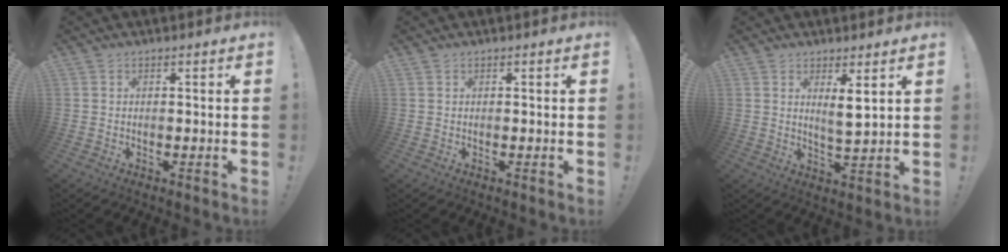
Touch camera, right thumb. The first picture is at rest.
{"total": 0.0}
{"total": 5.1, "force": [2.8, 0.5, 4.3], "torque": [-0.062, -0.021, 0.041]}